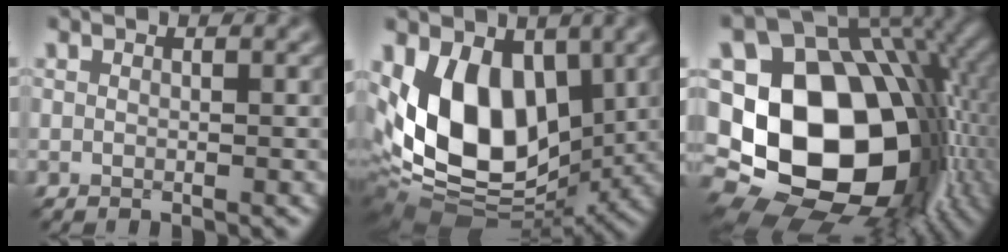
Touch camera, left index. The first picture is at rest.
{"total": 11.3, "force": [1.3, 7.5, 8.3], "torque": [-0.159, -0.019, 0.021]}
{"total": 20.6, "force": [-2.0, 15.7, 13.1], "torque": [-0.218, -0.018, -0.018]}